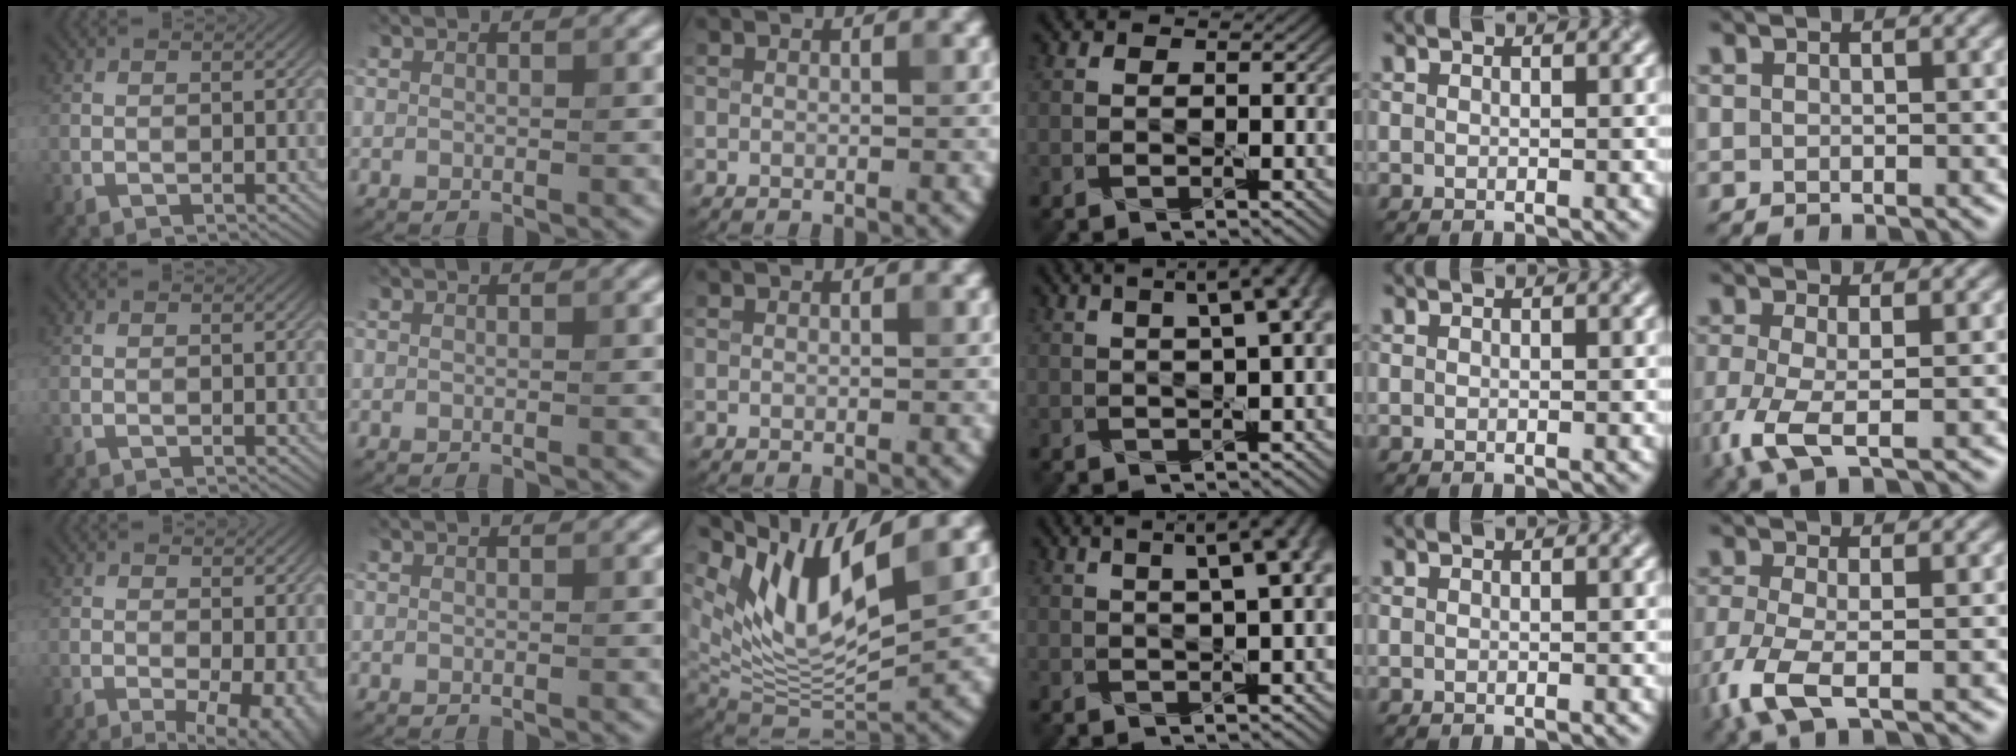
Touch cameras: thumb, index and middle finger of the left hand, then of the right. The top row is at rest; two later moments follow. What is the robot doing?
{"motion": "pour", "object": "sugar"}